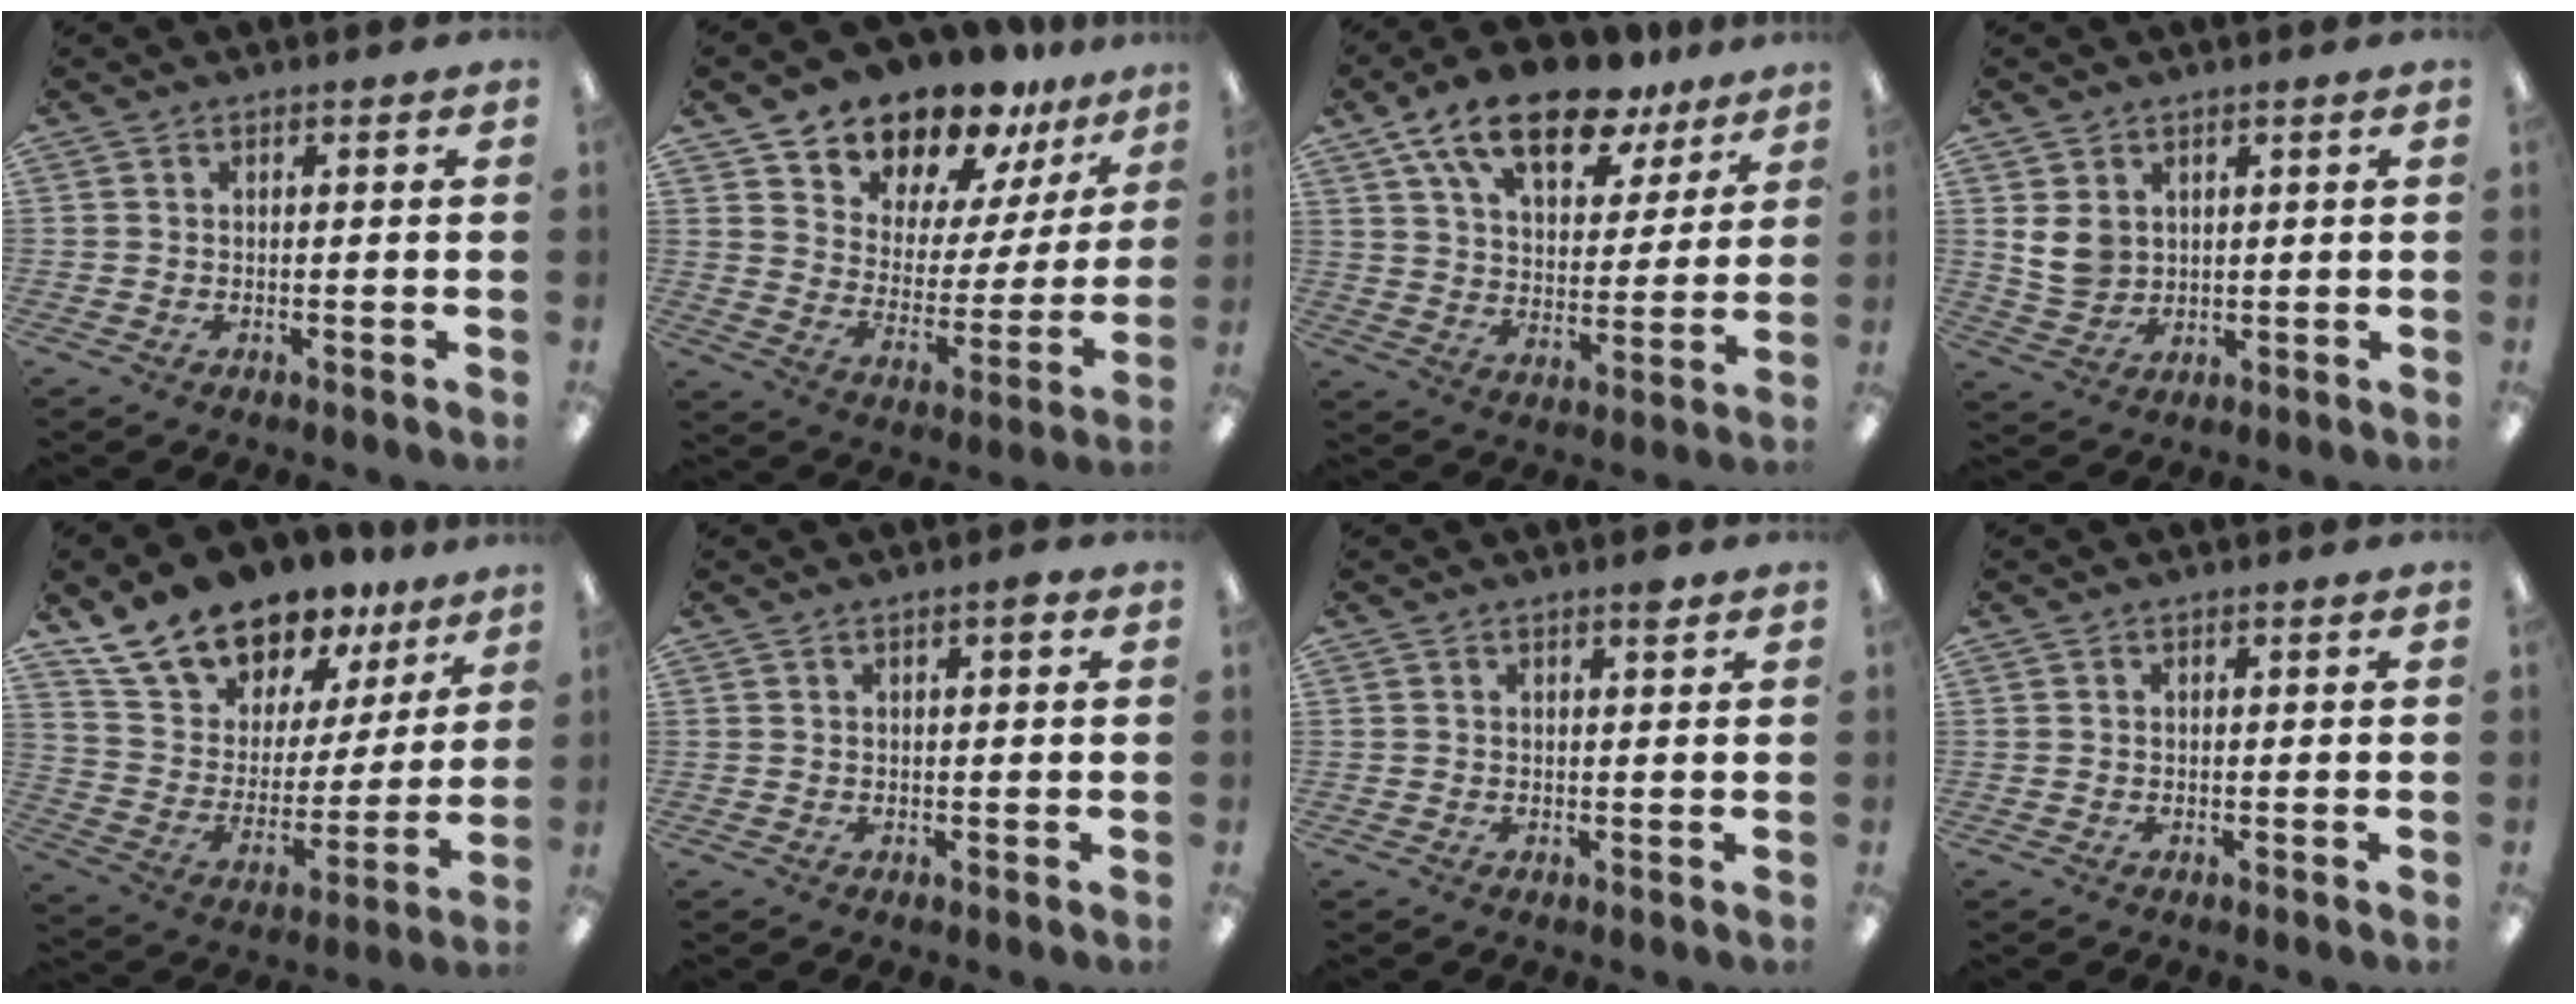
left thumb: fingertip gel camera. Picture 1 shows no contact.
{"total": 14.1, "force": [12.9, 5.4, 1.9], "torque": [-0.046, -0.120, 0.237]}
{"total": 17.8, "force": [12.1, 8.0, 10.4], "torque": [-0.176, -0.056, 0.211]}
{"total": 6.0, "force": [2.1, 5.0, 2.6], "torque": [-0.050, 0.000, 0.040]}
{"total": 16.1, "force": [14.2, 6.8, 3.2], "torque": [-0.086, -0.112, 0.264]}
{"total": 1.7, "force": [0.8, 0.5, 1.4], "torque": [-0.021, 0.002, 0.010]}
{"total": 1.5, "force": [1.1, 0.4, 1.0], "torque": [-0.006, -0.004, 0.014]}
{"total": 0.0}